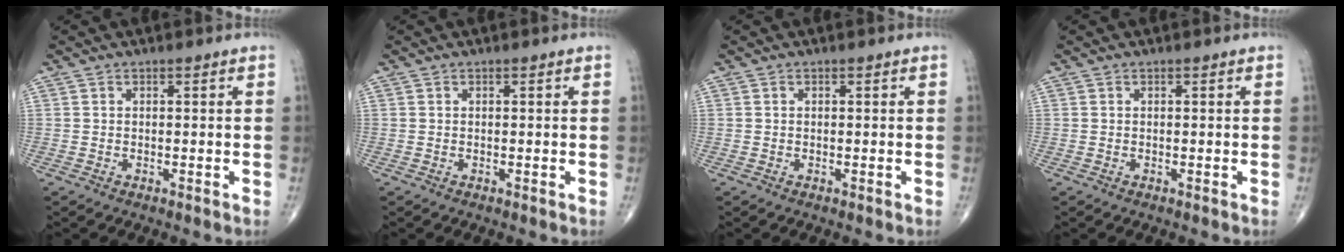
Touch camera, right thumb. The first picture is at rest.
{"total": 0.0}
{"total": 0.0}
{"total": 0.0}